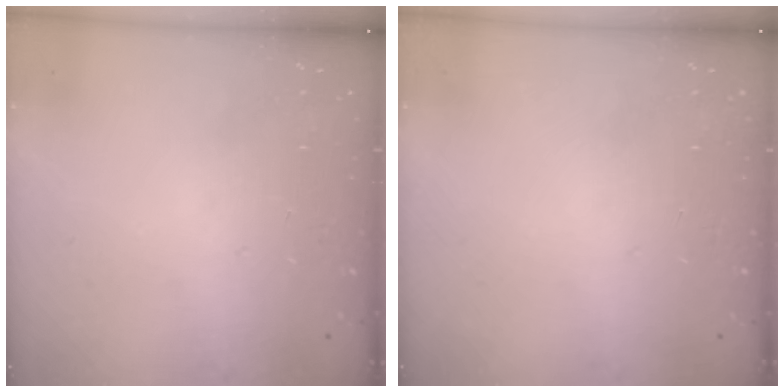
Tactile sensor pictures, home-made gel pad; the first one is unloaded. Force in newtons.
{"total": 0.0}